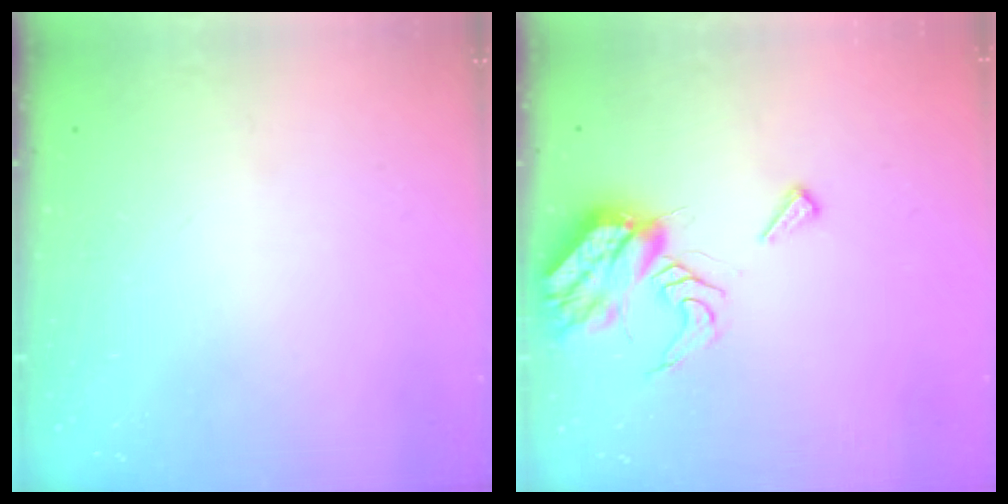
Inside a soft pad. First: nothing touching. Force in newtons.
{"total": 9.0, "press": 9.0, "slide": 0.8}